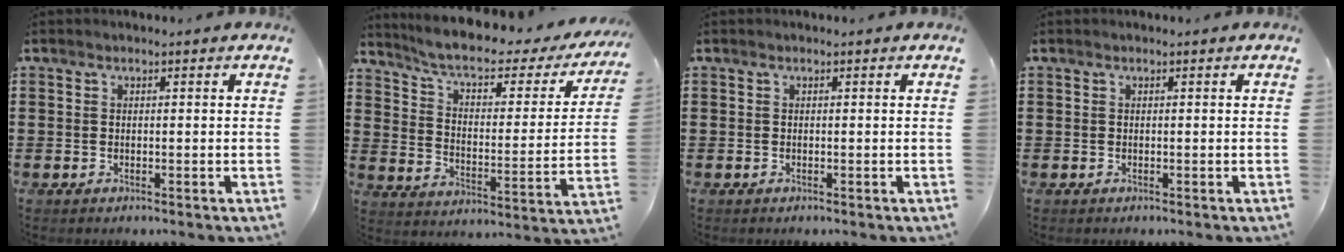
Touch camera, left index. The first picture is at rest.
{"total": 5.8, "force": [4.3, 1.3, 3.7], "torque": [-0.091, -0.027, 0.068]}
{"total": 0.0}
{"total": 0.0}